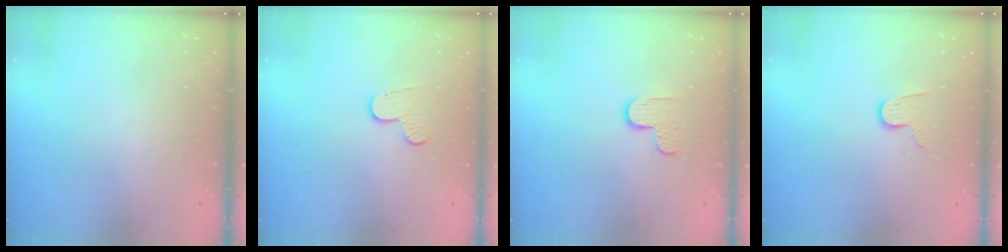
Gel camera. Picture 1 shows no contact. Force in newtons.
{"total": 4.8, "press": 4.8, "slide": 0.3}
{"total": 5.3, "press": 5.3, "slide": 0.5}
{"total": 7.6, "press": 7.5, "slide": 0.7}